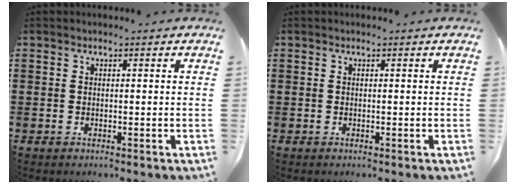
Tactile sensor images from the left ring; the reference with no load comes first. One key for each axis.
{"total": 0.0}